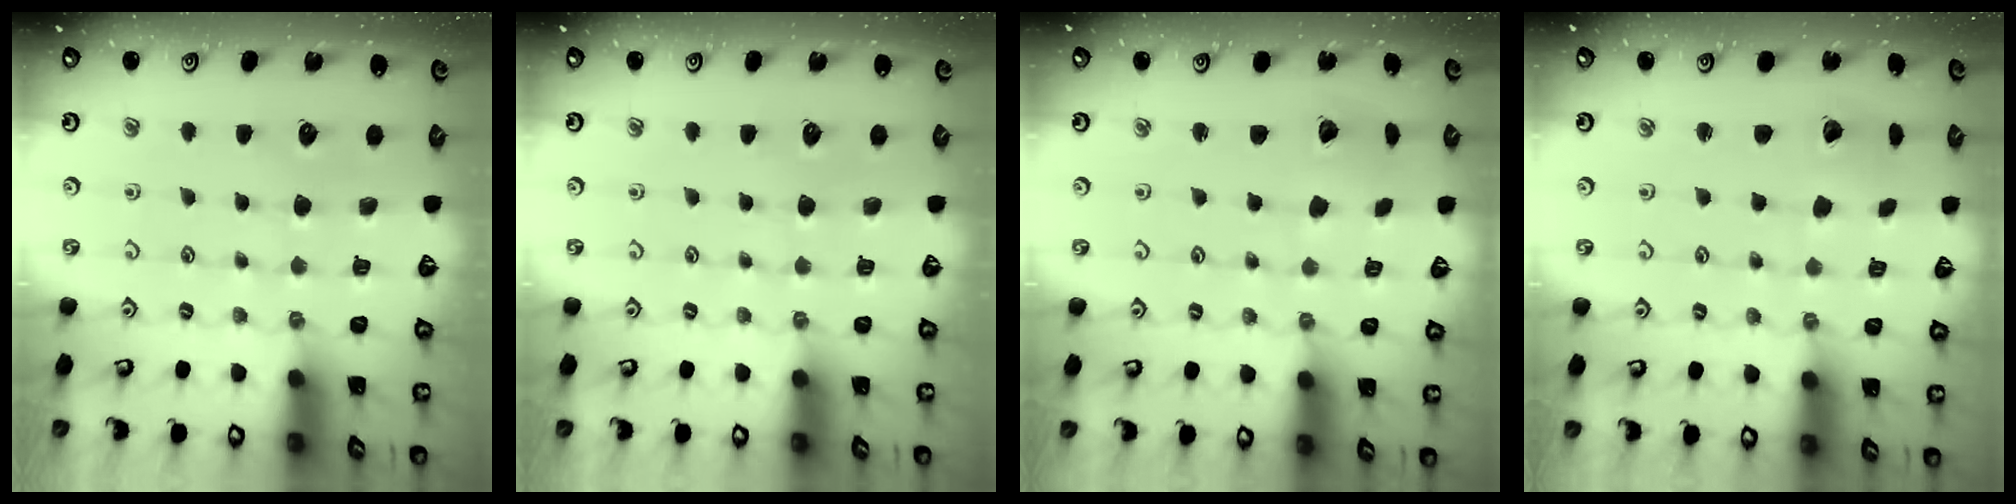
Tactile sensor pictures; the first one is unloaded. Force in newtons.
{"total": 0.0}
{"total": 2.0, "press": 2.0, "slide": 0.2}
{"total": 2.0, "press": 2.0, "slide": 0.1}